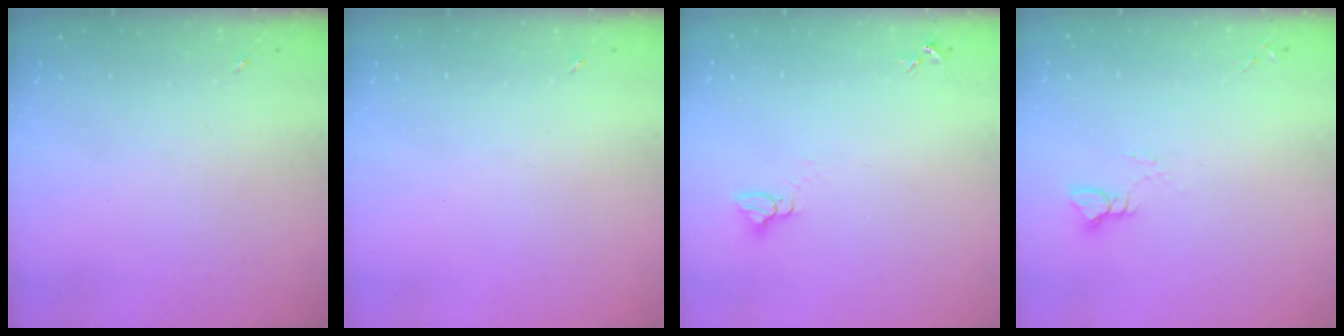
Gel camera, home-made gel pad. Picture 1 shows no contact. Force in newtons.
{"total": 0.0}
{"total": 2.7, "press": 2.7, "slide": 0.1}
{"total": 3.9, "press": 3.9, "slide": 0.4}